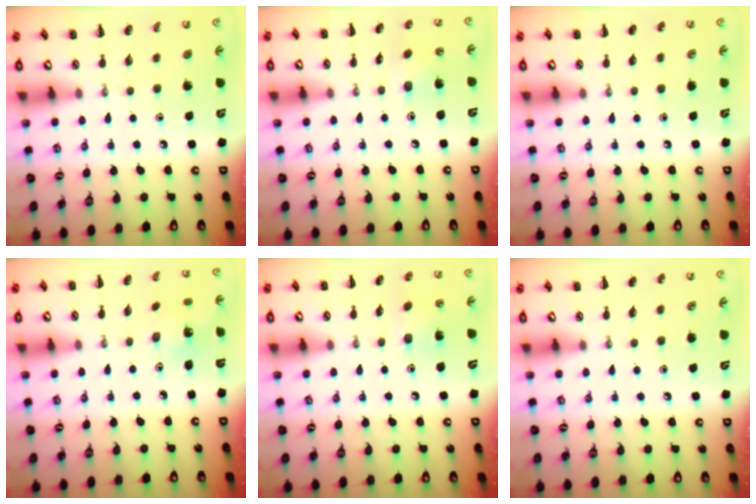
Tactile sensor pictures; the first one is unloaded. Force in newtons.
{"total": 6.2, "press": 6.1, "slide": 1.2}
{"total": 0.0}
{"total": 2.0, "press": 1.9, "slide": 0.7}
{"total": 4.3, "press": 4.2, "slide": 1.1}
{"total": 0.0}